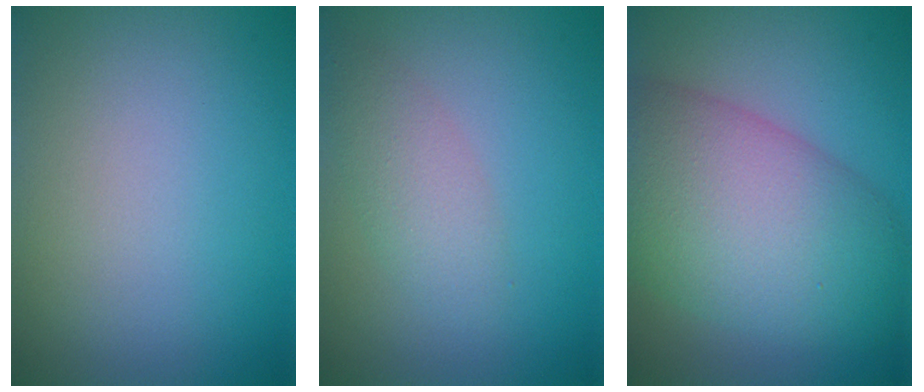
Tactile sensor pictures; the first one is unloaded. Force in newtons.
{"total": 2.6, "press": 2.6, "slide": 0.1}
{"total": 11.0, "press": 11.0, "slide": 0.2}